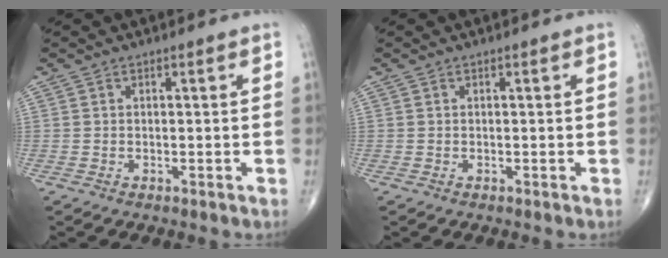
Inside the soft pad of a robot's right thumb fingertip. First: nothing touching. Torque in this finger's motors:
{"motor_torque": [-0.35, -0.05, 0.00, 0.00, 0.00]}